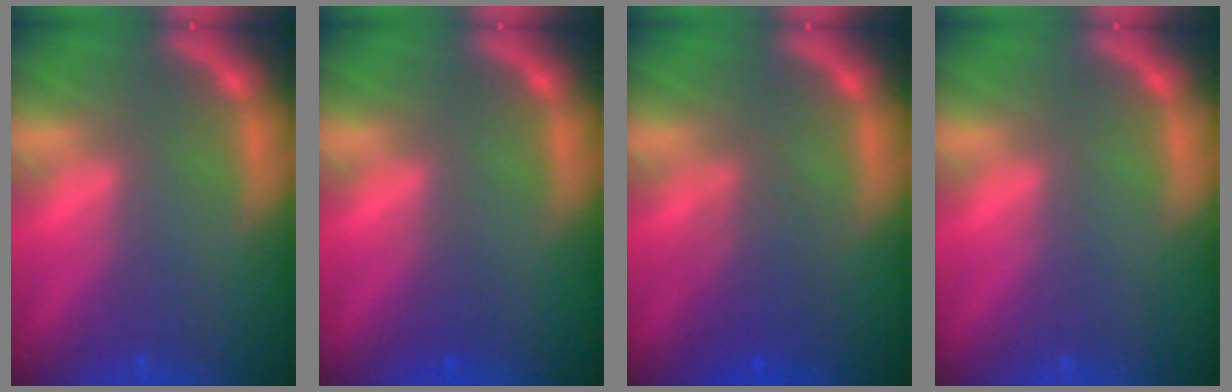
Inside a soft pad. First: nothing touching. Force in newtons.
{"total": 1.0}
{"total": 3.5}
{"total": 0.0}